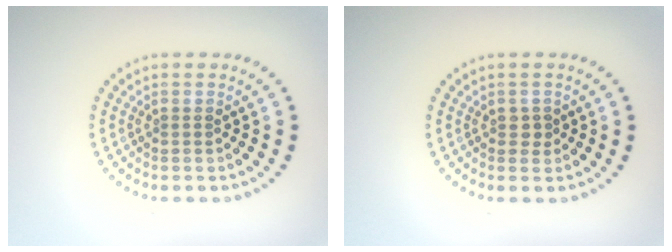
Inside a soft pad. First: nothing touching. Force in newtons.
{"total": 0.8, "press": 0.8, "slide": 0.2}